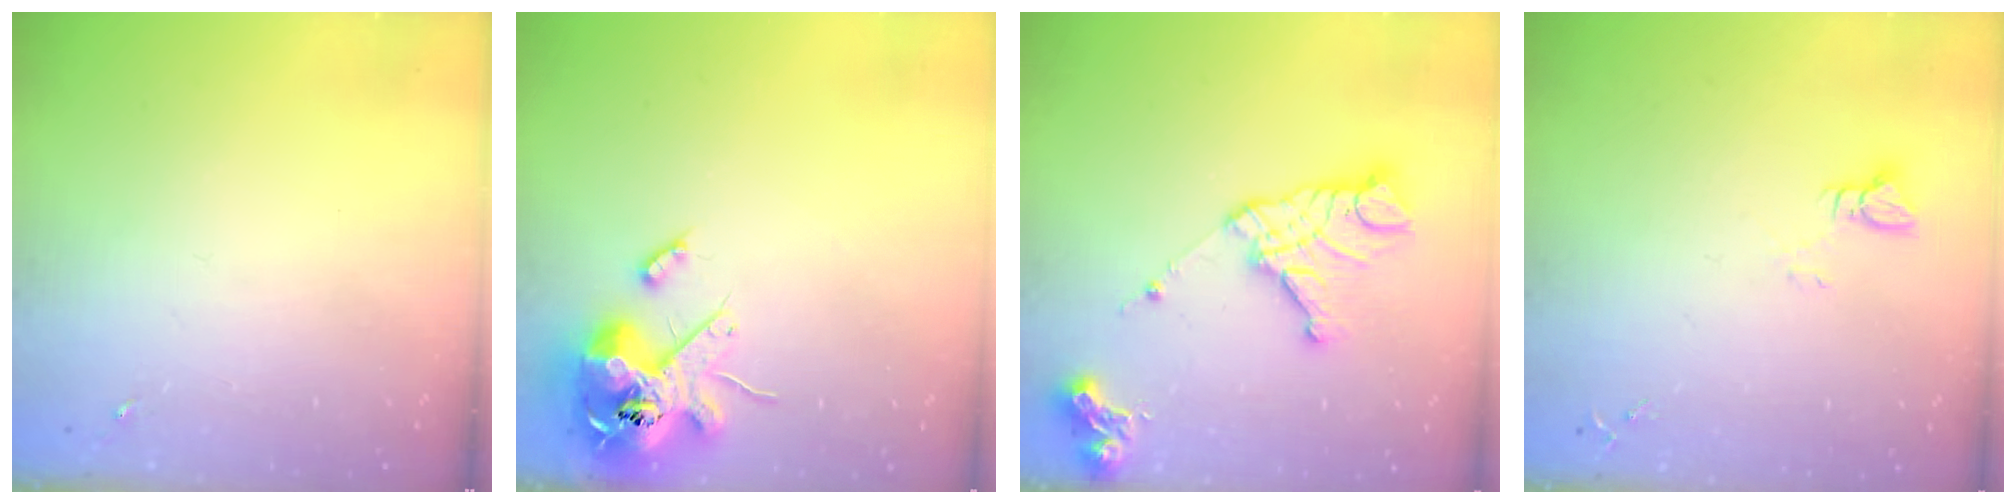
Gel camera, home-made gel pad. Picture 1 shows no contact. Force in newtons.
{"total": 14.9, "press": 14.7, "slide": 2.6}
{"total": 14.9, "press": 14.8, "slide": 1.6}
{"total": 2.9, "press": 2.9, "slide": 0.2}